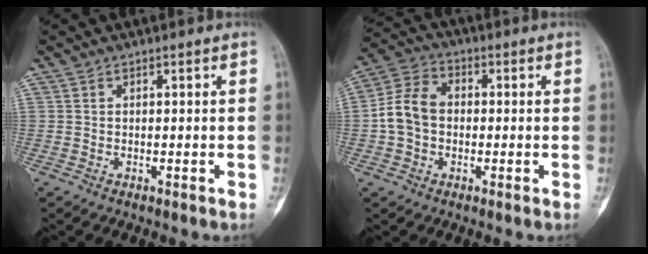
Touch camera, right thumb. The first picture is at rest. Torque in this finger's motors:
{"motor_torque": [-0.01, -0.03, 0.71, -0.17, 0.07]}